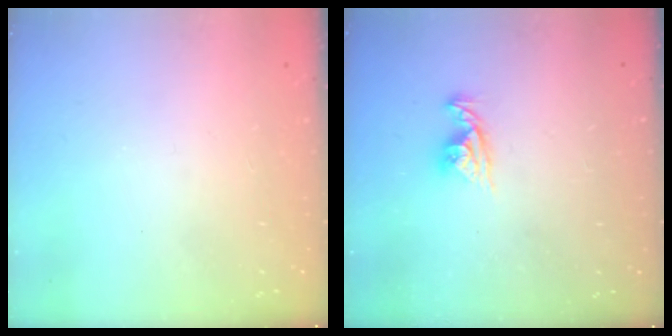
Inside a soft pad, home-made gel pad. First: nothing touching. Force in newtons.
{"total": 7.6, "press": 7.6, "slide": 0.6}